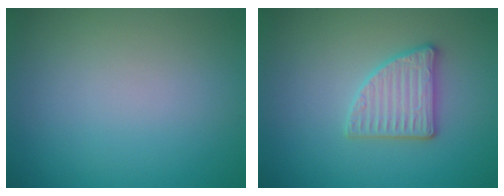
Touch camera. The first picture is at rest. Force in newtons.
{"total": 2.9, "press": 2.8, "slide": 0.5}